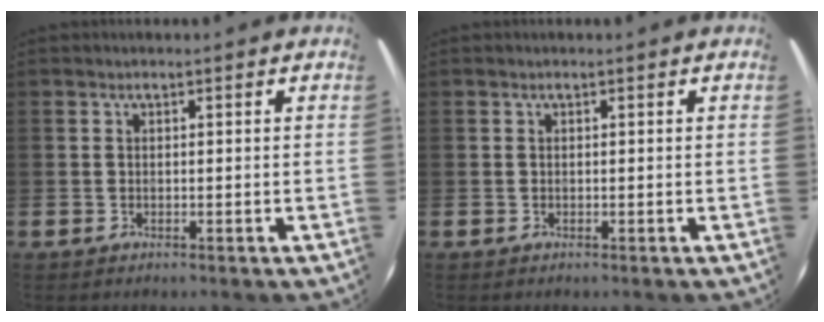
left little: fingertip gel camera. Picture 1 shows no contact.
{"total": 0.0}